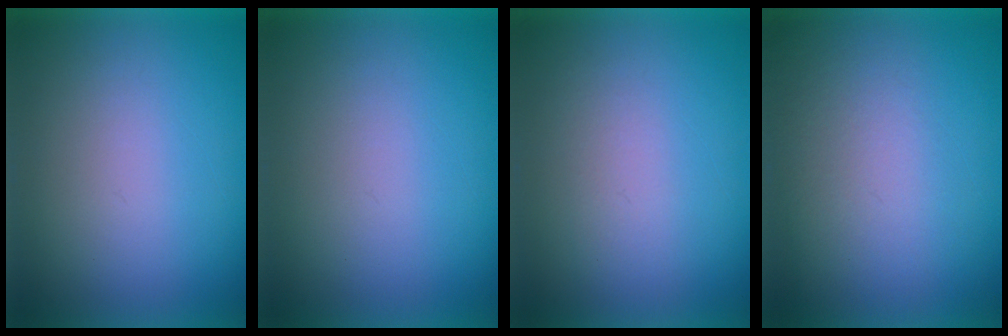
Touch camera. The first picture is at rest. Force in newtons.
{"total": 0.0}
{"total": 1.4}
{"total": 3.6}